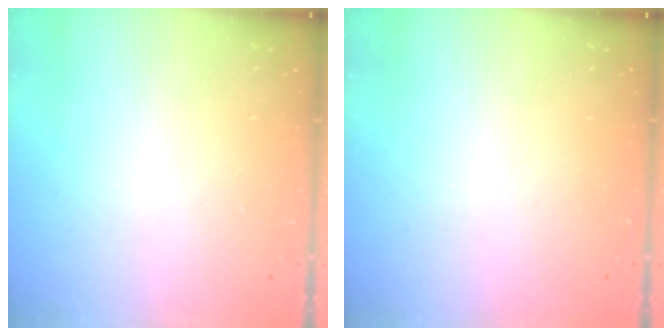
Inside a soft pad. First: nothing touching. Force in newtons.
{"total": 0.0}